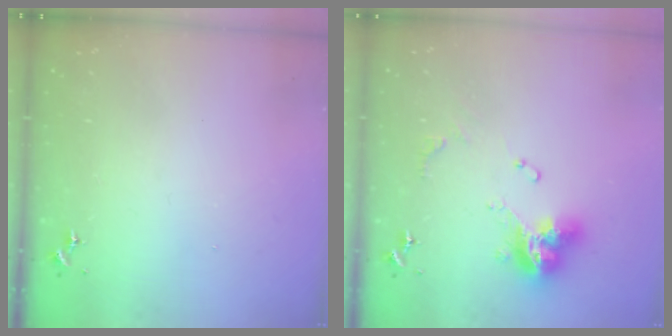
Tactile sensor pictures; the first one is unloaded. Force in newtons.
{"total": 13.2, "press": 13.1, "slide": 1.2}